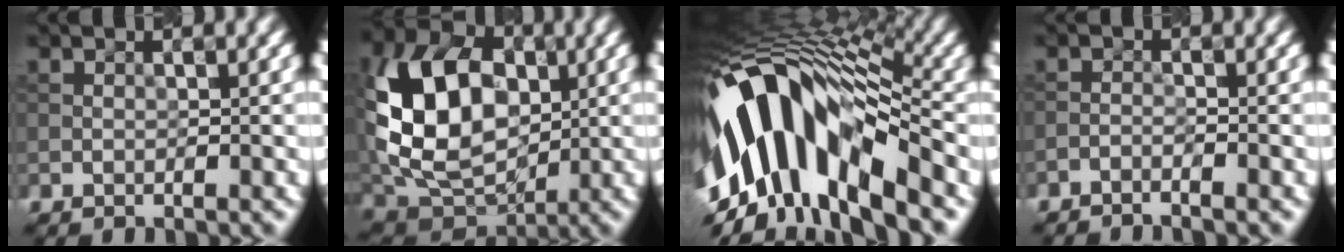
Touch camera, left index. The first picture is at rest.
{"total": 12.2, "force": [1.6, 8.6, 8.5], "torque": [-0.184, 0.008, 0.026]}
{"total": 15.1, "force": [-2.4, 7.2, 13.0], "torque": [-0.234, 0.030, -0.037]}
{"total": 1.2, "force": [-1.2, 0.0, 0.3], "torque": [-0.009, -0.003, -0.028]}